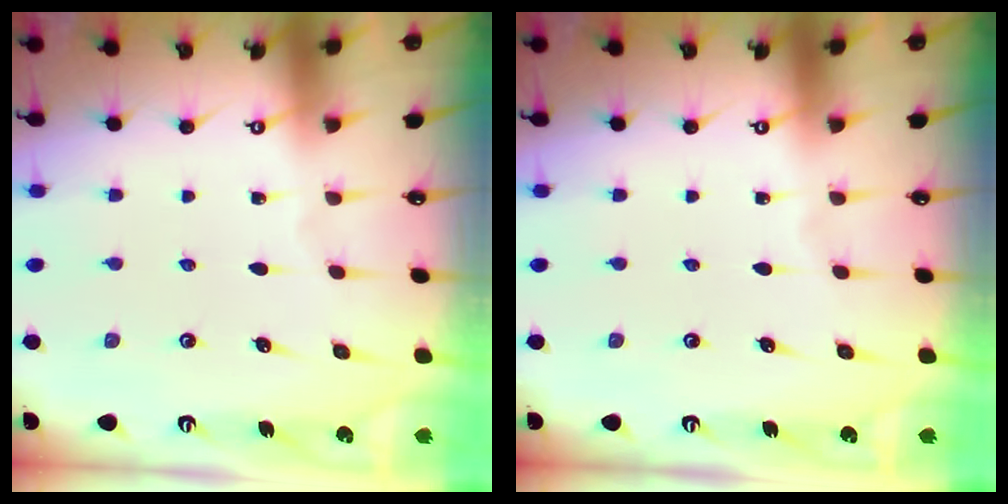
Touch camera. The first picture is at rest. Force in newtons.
{"total": 0.0}